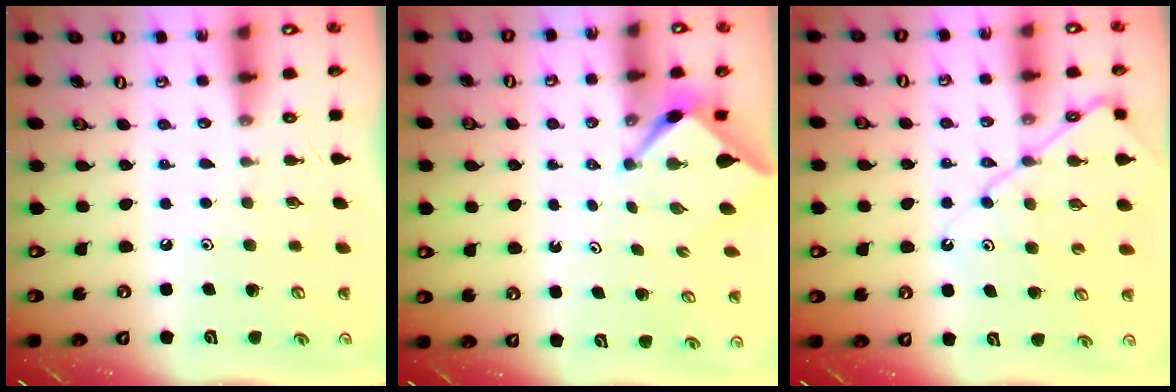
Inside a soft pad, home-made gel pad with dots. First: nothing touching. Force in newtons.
{"total": 2.4, "press": 2.4, "slide": 0.3}
{"total": 10.8, "press": 10.7, "slide": 1.1}